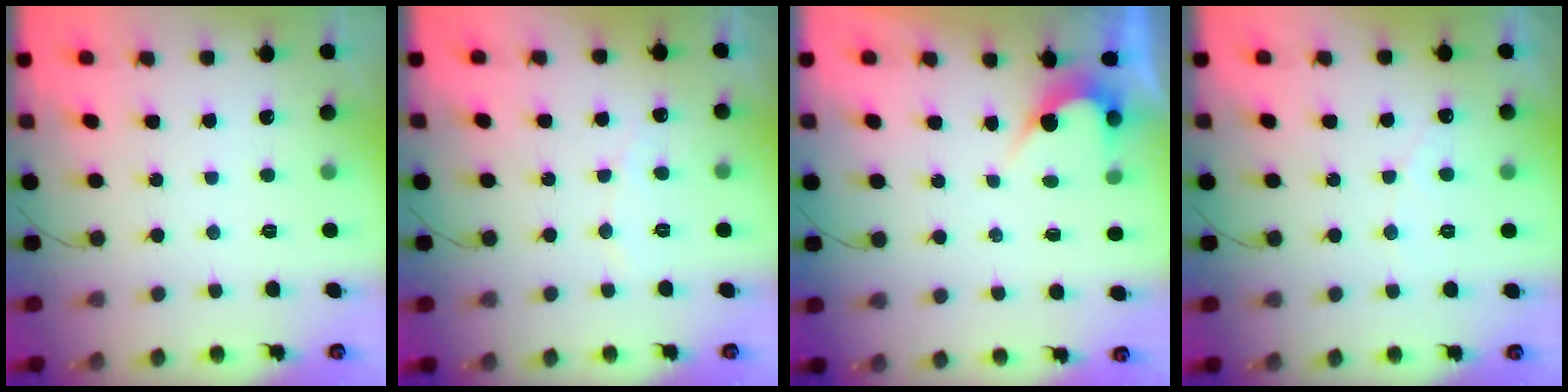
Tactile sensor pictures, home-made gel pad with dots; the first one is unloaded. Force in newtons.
{"total": 4.0, "press": 4.0, "slide": 0.3}
{"total": 3.3, "press": 3.3, "slide": 0.1}
{"total": 2.7, "press": 2.7, "slide": 0.1}